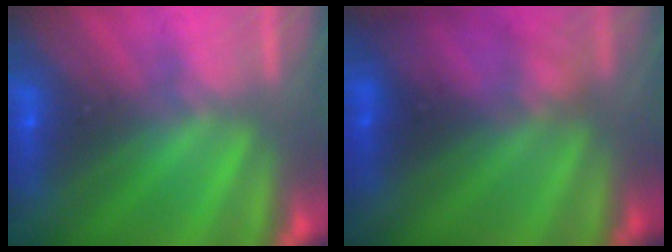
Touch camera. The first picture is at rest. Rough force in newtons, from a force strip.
{"total": 2.3}